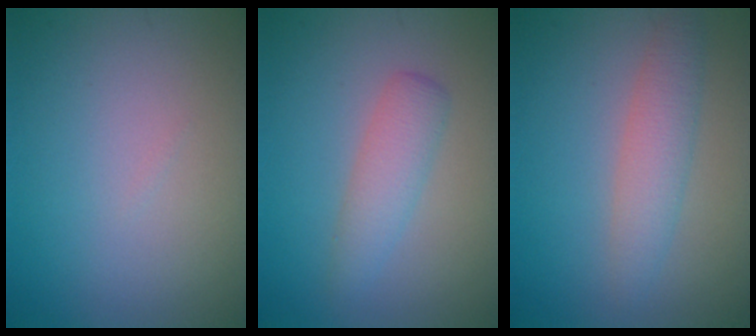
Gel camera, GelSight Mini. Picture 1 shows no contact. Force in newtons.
{"total": 2.6, "press": 2.6, "slide": 0.0}
{"total": 3.0, "press": 3.0, "slide": 0.1}